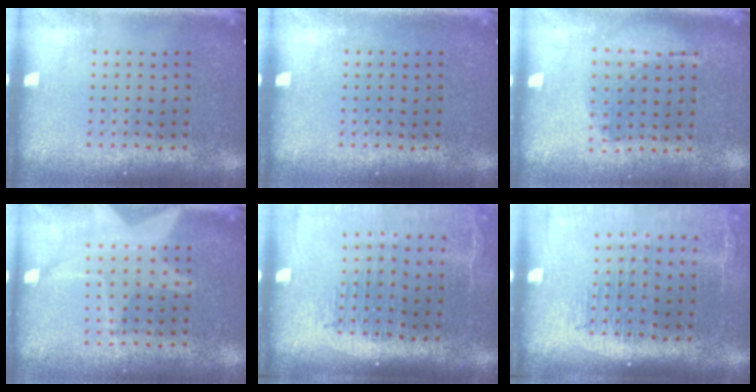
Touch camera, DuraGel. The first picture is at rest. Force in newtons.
{"total": 0.0}
{"total": 1.0, "press": 0.9, "slide": 0.4}
{"total": 1.9, "press": 1.9, "slide": 0.2}
{"total": 2.3, "press": 1.9, "slide": 1.3}
{"total": 2.2, "press": 1.8, "slide": 1.3}